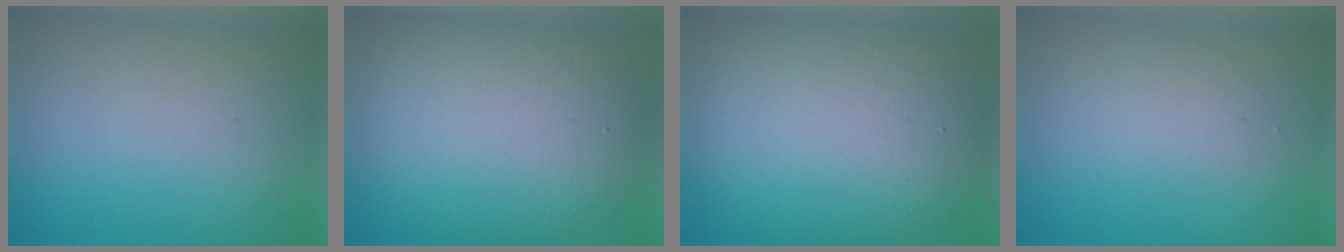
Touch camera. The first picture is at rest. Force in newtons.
{"total": 11.3, "press": 11.3, "slide": 0.7}
{"total": 12.2, "press": 12.2, "slide": 0.3}
{"total": 1.7, "press": 1.7, "slide": 0.0}